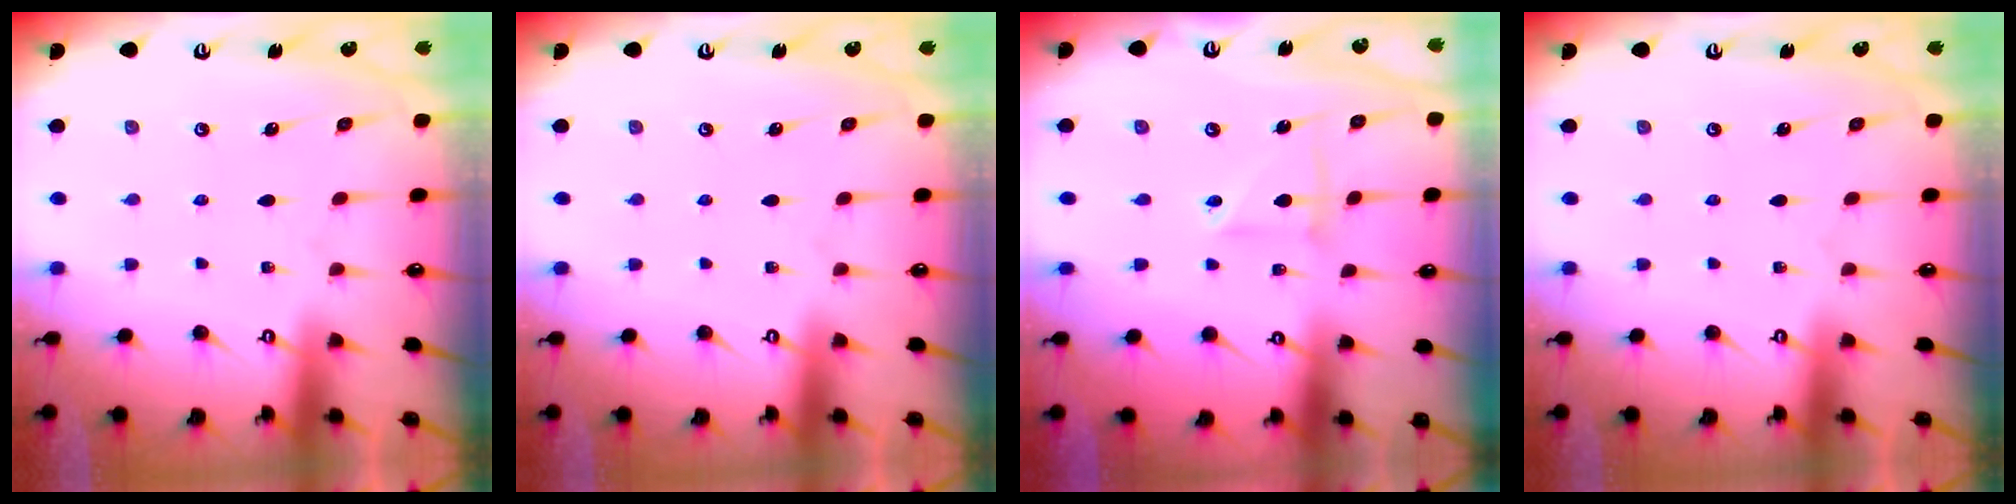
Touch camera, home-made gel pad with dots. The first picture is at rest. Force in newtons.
{"total": 0.0}
{"total": 3.5, "press": 3.4, "slide": 0.8}
{"total": 0.0}